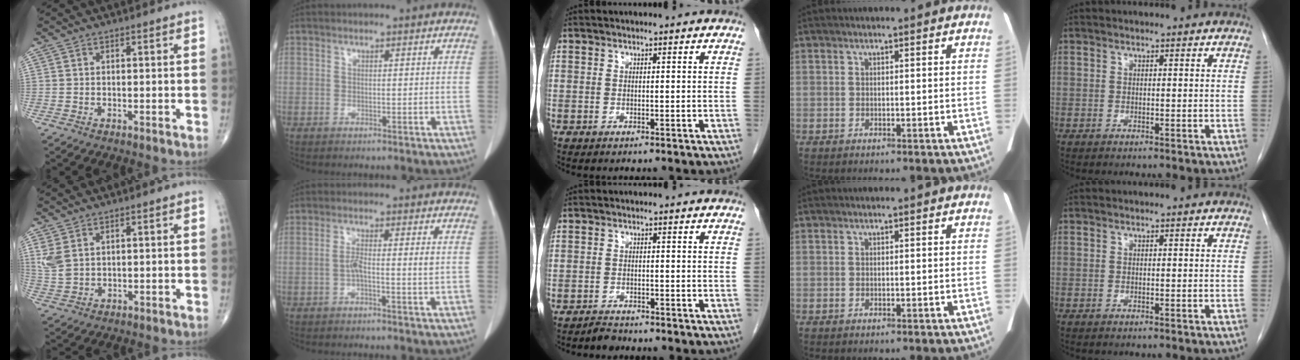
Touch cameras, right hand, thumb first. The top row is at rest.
{"thumb": {"total": 4.2, "force": [1.7, 2.5, 2.9], "torque": [-0.071, -0.002, 0.046]}, "index": {"total": 3.4, "force": [-0.4, 0.0, 3.4], "torque": [-0.063, 0.002, -0.007]}, "middle": {"total": 1.4, "force": [-1.4, 0.2, -0.1], "torque": [0.001, -0.003, -0.024]}}